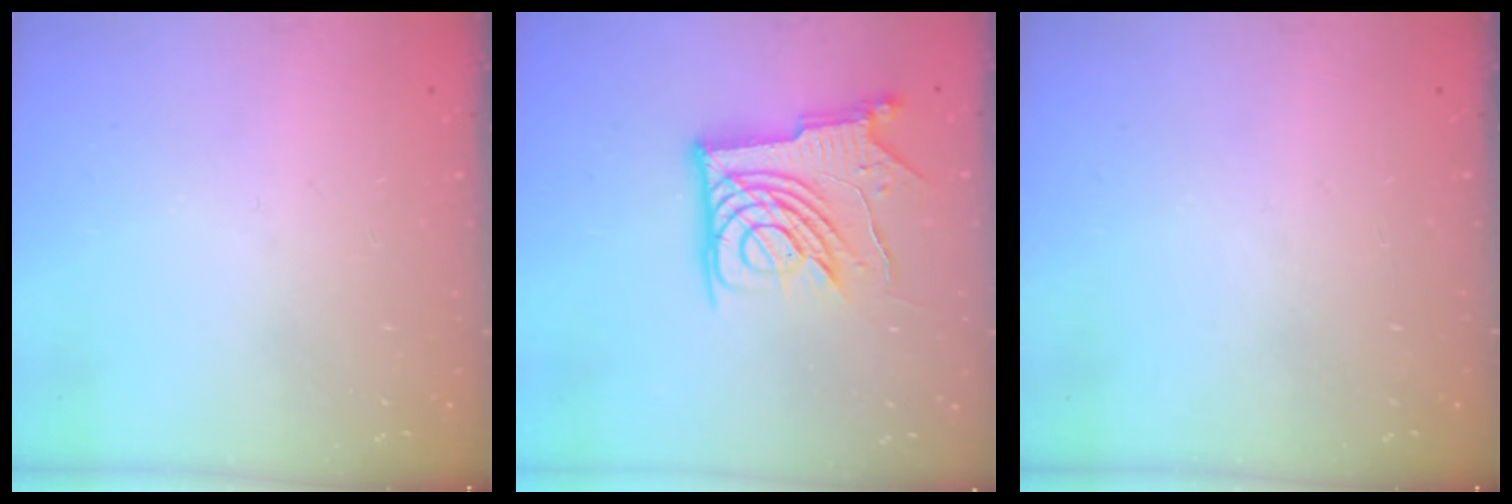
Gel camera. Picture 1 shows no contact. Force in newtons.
{"total": 14.4, "press": 14.3, "slide": 1.5}
{"total": 0.0}